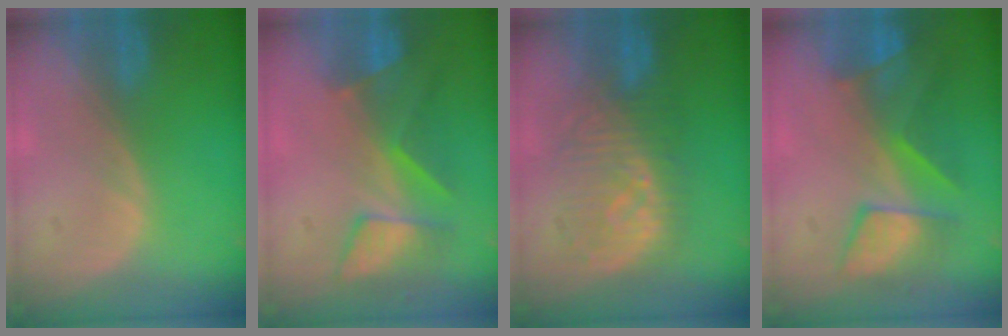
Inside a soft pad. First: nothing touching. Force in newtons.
{"total": 8.1, "press": 7.0, "slide": 3.9}
{"total": 8.9, "press": 8.7, "slide": 1.8}
{"total": 8.0, "press": 7.8, "slide": 1.8}